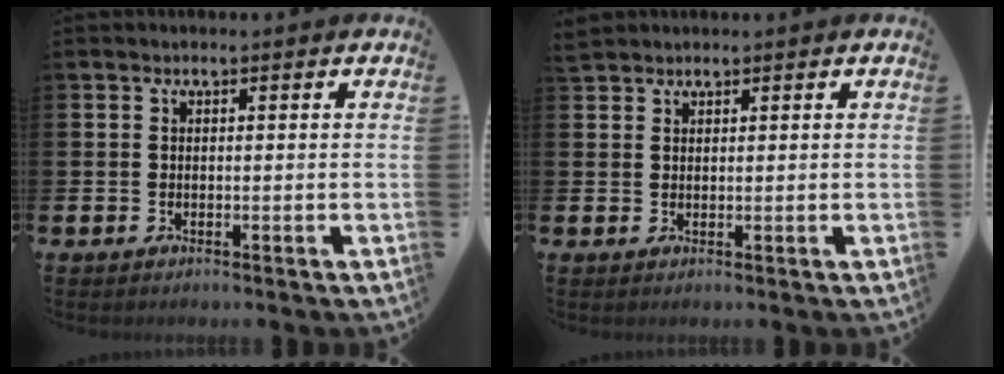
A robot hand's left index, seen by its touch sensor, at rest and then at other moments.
{"total": 1.6, "force": [1.5, 0.5, 0.0], "torque": [0.009, -0.001, 0.027]}